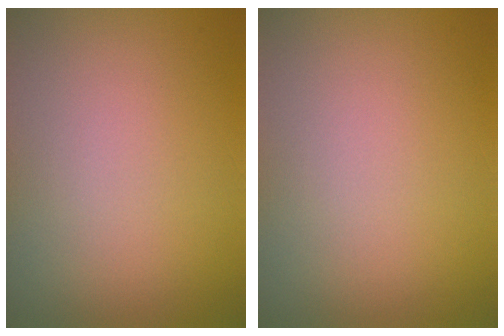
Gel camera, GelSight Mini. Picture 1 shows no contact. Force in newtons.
{"total": 0.0}